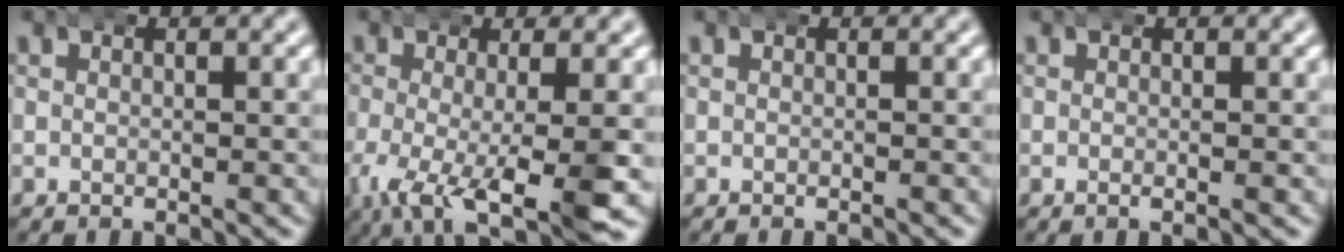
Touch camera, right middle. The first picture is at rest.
{"total": 10.0, "force": [-5.5, 3.6, 7.5], "torque": [-0.140, -0.032, -0.075]}
{"total": 0.0}
{"total": 0.7, "force": [-0.1, 0.1, 0.7], "torque": [-0.012, 0.004, -0.006]}